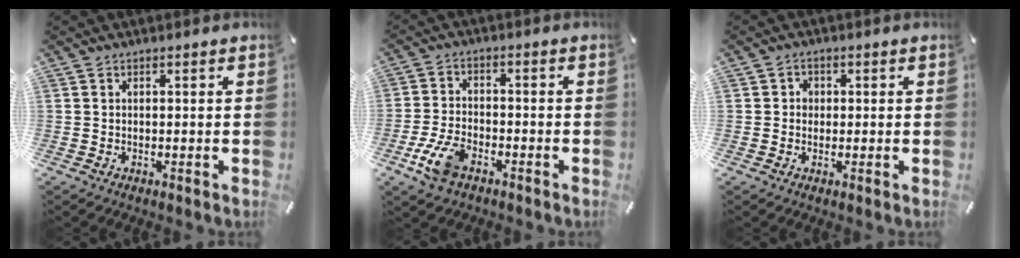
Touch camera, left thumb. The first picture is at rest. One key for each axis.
{"total": 8.1, "fx": -4.4, "fy": 4.4, "fz": 5.2, "tx": -0.123, "ty": 0.009, "tz": -0.083}
{"total": 2.1, "fx": -0.3, "fy": 2.0, "fz": 0.5, "tx": -0.003, "ty": 0.006, "tz": -0.011}